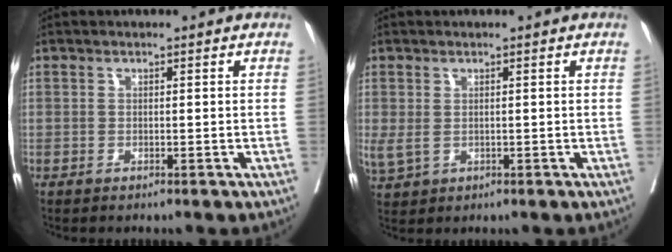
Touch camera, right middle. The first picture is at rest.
{"total": 2.8, "force": [0.0, 1.8, 2.2], "torque": [-0.060, -0.005, 0.010]}